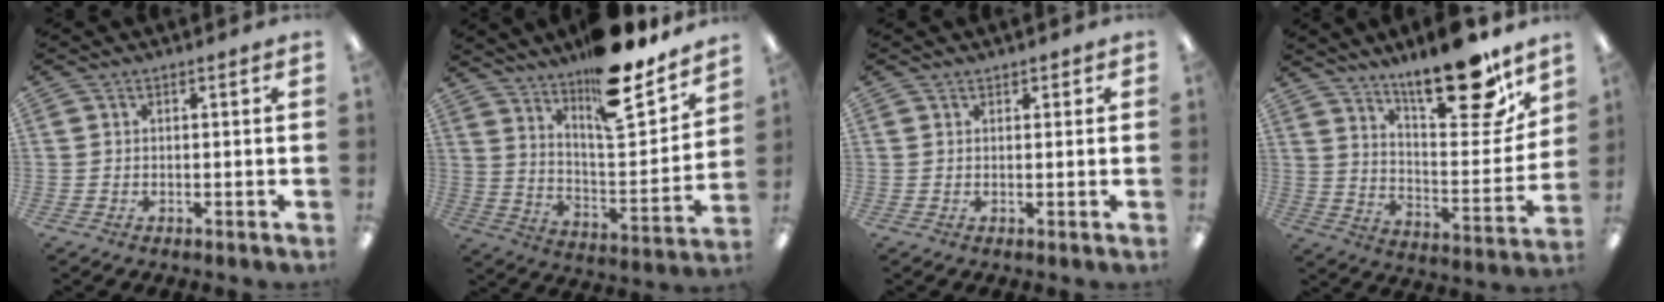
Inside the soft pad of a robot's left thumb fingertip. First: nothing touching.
{"total": 19.8, "force": [15.4, 7.1, 10.3], "torque": [-0.122, -0.128, 0.255]}
{"total": 1.0, "force": [0.8, 0.7, 0.1], "torque": [-0.001, 0.001, 0.014]}
{"total": 20.8, "force": [15.9, 6.2, 11.8], "torque": [-0.164, -0.120, 0.262]}